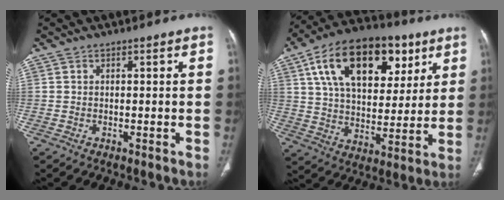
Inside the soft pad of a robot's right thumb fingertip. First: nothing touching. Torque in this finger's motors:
{"motor_torque": [0.45, 4.56, 2.10, 0.54, 0.62]}